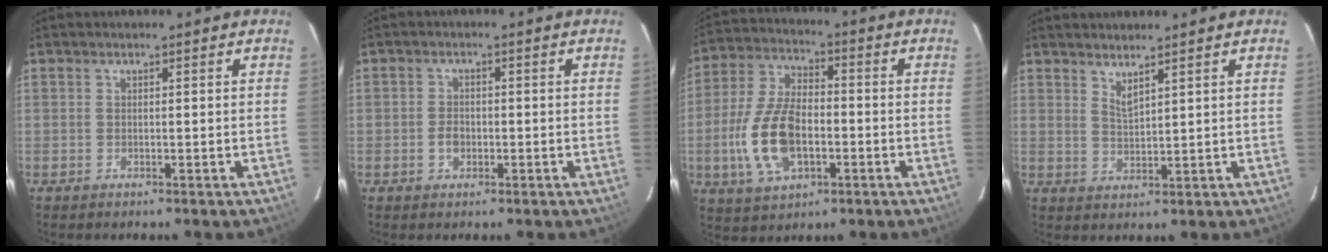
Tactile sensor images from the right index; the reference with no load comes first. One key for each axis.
{"total": 2.6, "fx": -1.0, "fy": 2.1, "fz": 1.3, "tx": -0.026, "ty": 0.005, "tz": -0.018}
{"total": 14.6, "fx": -3.7, "fy": 7.9, "fz": 11.7, "tx": -0.248, "ty": 0.006, "tz": -0.062}
{"total": 2.8, "fx": 2.4, "fy": 0.2, "fz": 1.5, "tx": -0.025, "ty": -0.003, "tz": 0.040}